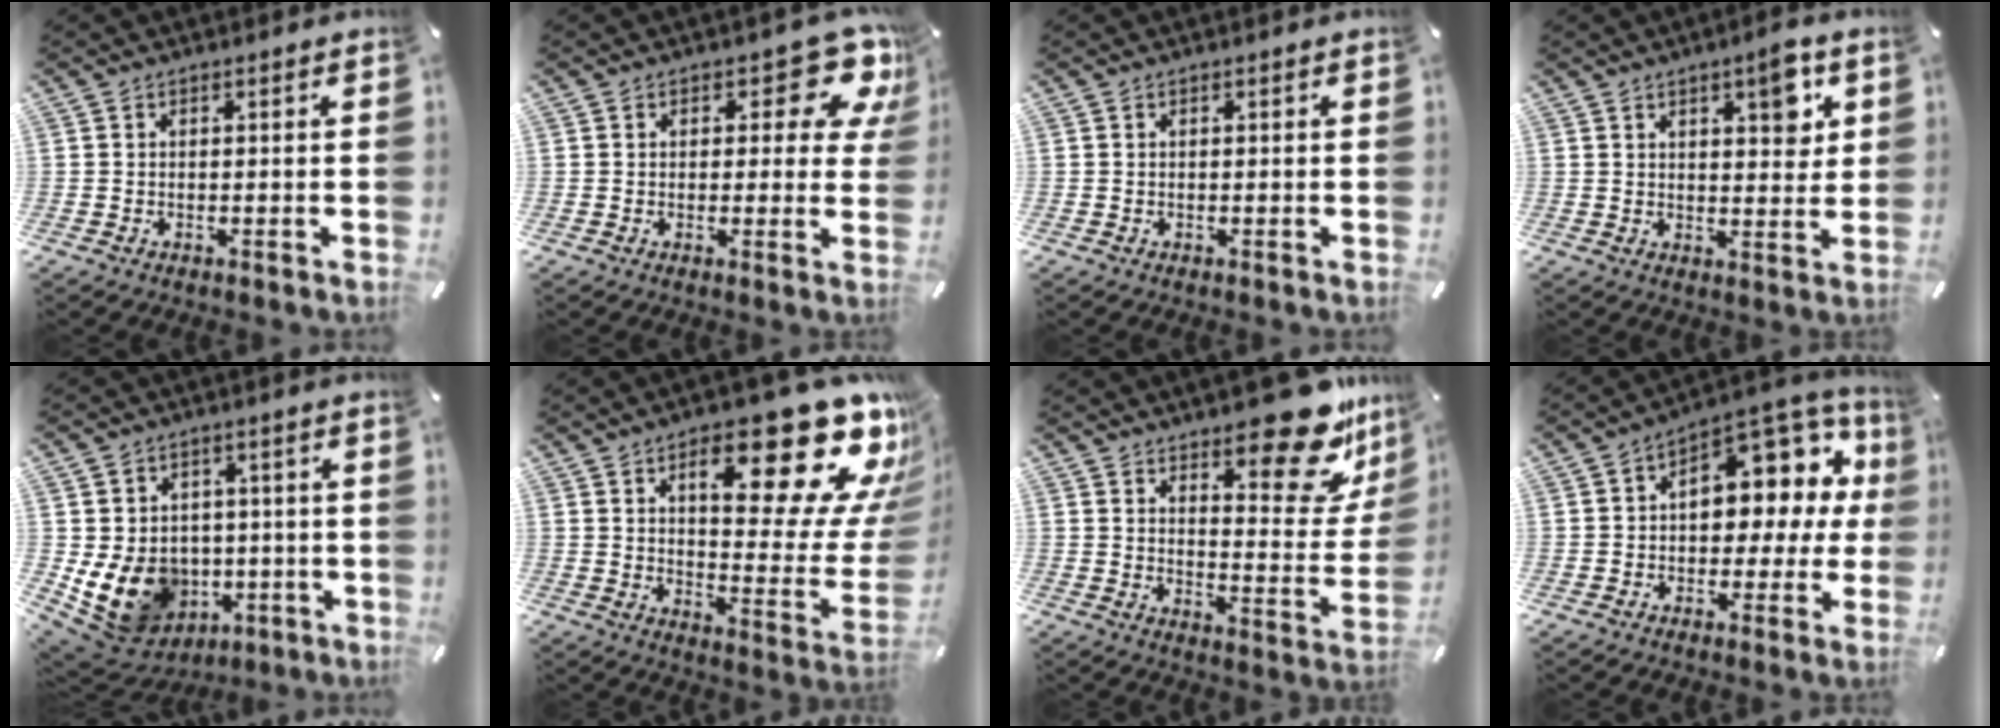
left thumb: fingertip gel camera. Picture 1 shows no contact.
{"total": 11.7, "force": [6.8, 5.1, 8.1], "torque": [-0.088, -0.043, 0.111]}
{"total": 0.0}
{"total": 7.6, "force": [4.0, 3.3, 5.5], "torque": [-0.059, -0.023, 0.060]}
{"total": 13.0, "force": [-2.0, 11.2, 6.2], "torque": [-0.135, -0.001, -0.025]}
{"total": 26.9, "force": [14.4, 10.6, 20.1], "torque": [-0.260, -0.106, 0.234]}
{"total": 20.3, "force": [14.2, 8.4, 11.8], "torque": [-0.128, -0.119, 0.234]}
{"total": 12.6, "force": [4.4, 8.0, 8.7], "torque": [-0.095, -0.047, 0.074]}